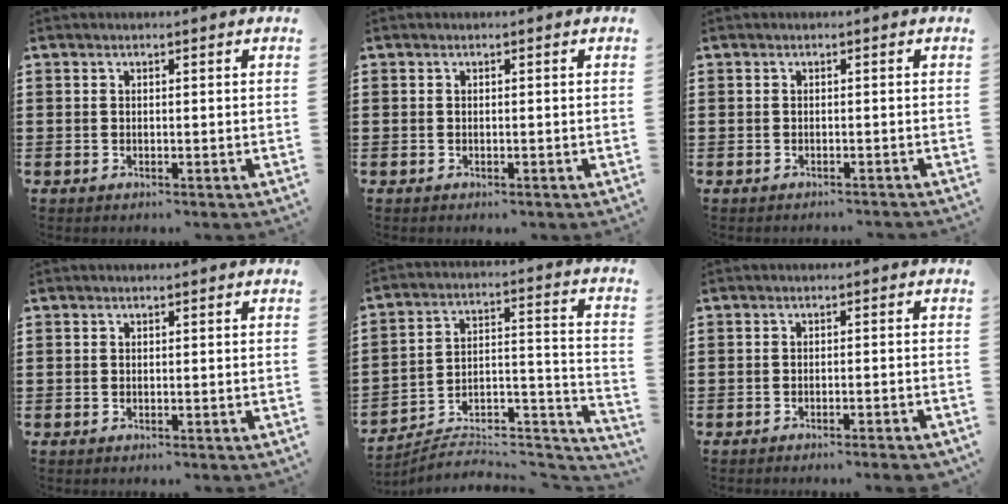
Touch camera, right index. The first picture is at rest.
{"total": 0.0}
{"total": 0.7, "force": [-0.7, 0.1, -0.1], "torque": [0.000, 0.001, -0.016]}
{"total": 0.0}
{"total": 5.7, "force": [-5.2, 1.4, 1.6], "torque": [-0.022, -0.005, -0.105]}
{"total": 1.8, "force": [-1.6, -0.2, 0.8], "torque": [-0.013, 0.000, -0.031]}